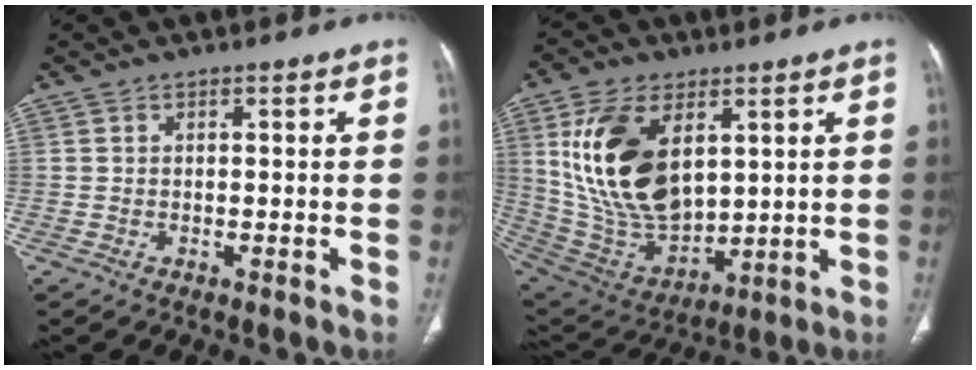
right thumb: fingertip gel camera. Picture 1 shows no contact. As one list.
[{"total": 21.0, "force": [5.9, 12.2, 16.0], "torque": [-0.287, -0.030, 0.129]}]